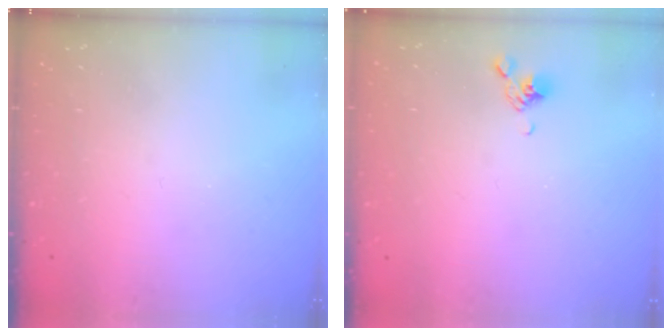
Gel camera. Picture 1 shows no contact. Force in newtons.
{"total": 6.2, "press": 6.2, "slide": 1.0}